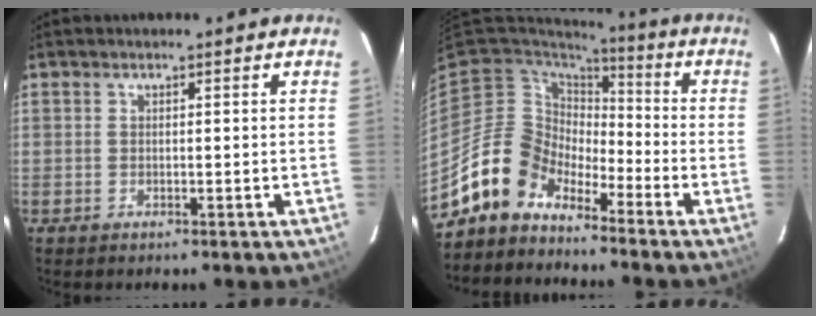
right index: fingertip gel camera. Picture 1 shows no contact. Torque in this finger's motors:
{"motor_torque": [0.46, -0.47, -0.15, -0.21]}